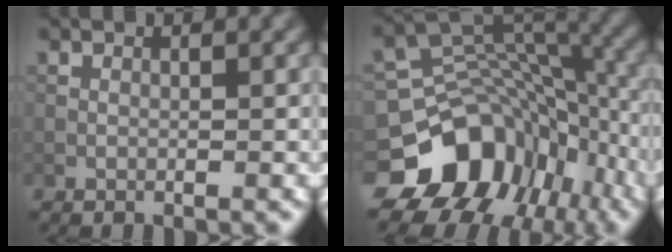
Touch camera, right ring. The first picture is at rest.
{"total": 12.0, "force": [-5.9, 9.0, 5.5], "torque": [-0.099, -0.002, -0.099]}